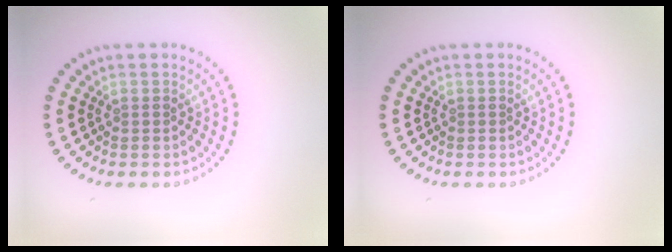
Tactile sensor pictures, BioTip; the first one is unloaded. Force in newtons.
{"total": 0.0}